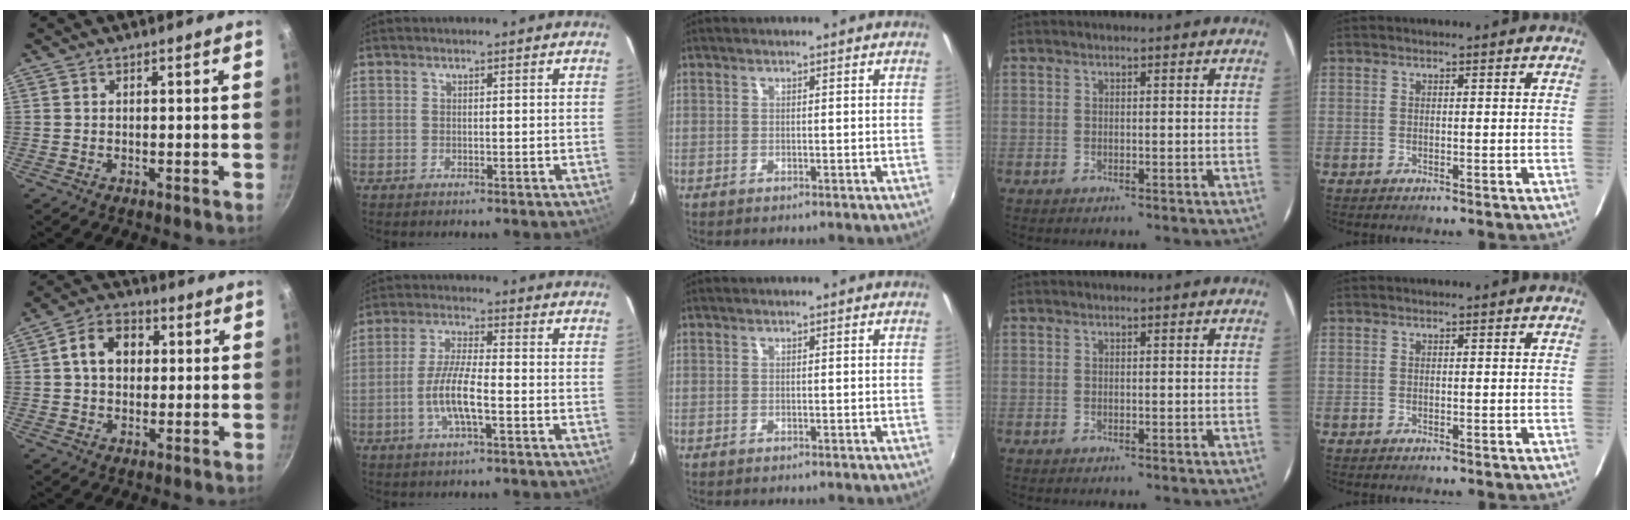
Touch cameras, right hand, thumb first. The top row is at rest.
{"thumb": {"total": 8.6, "force": [1.5, 6.5, 5.4], "torque": [-0.065, 0.016, 0.012]}, "index": {"total": 7.7, "force": [-2.7, 1.4, 7.1], "torque": [-0.145, -0.001, -0.053]}}